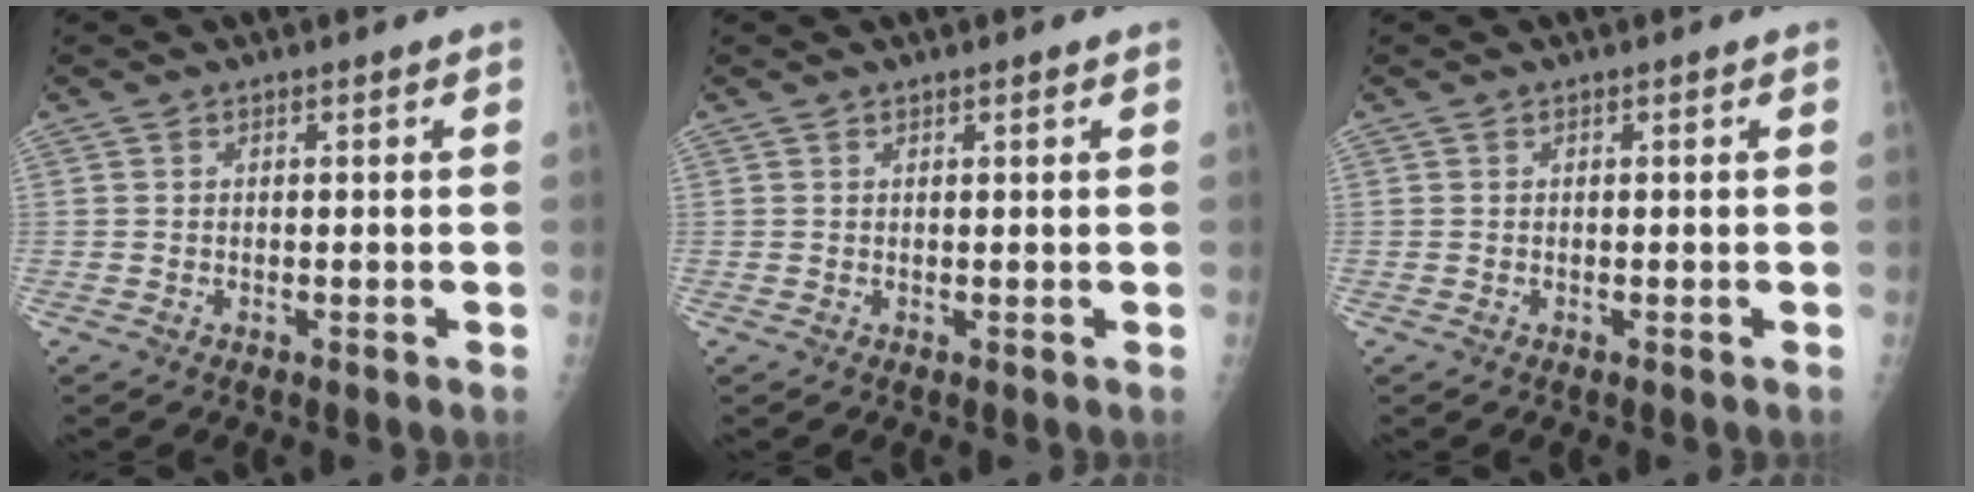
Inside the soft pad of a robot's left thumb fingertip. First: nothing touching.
{"total": 0.6, "force": [0.4, 0.1, 0.4], "torque": [-0.005, -0.001, 0.007]}
{"total": 0.0}